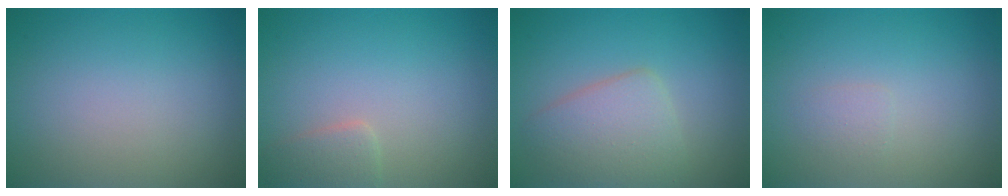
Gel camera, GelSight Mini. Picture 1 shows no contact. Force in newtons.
{"total": 1.7, "press": 1.7, "slide": 0.1}
{"total": 4.1, "press": 4.1, "slide": 0.1}
{"total": 0.9, "press": 0.9, "slide": 0.0}